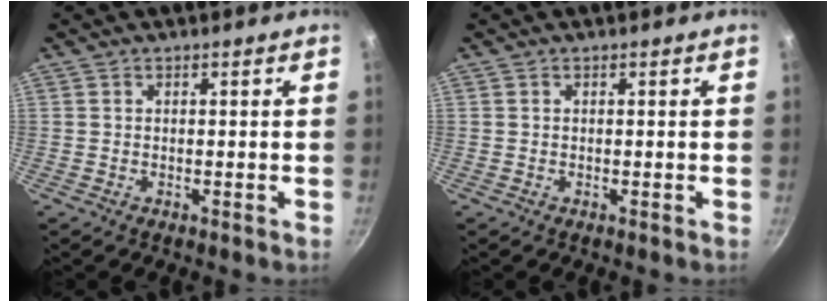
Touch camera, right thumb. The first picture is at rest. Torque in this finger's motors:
{"motor_torque": [0.04, -0.04, 0.26, 0.00, 0.02]}